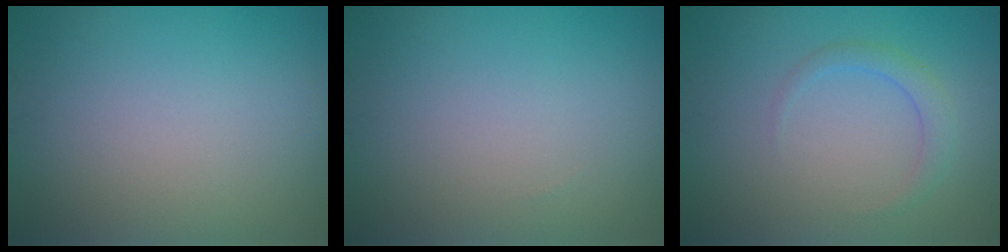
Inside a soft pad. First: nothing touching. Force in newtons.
{"total": 0.0}
{"total": 1.7, "press": 1.7, "slide": 0.1}